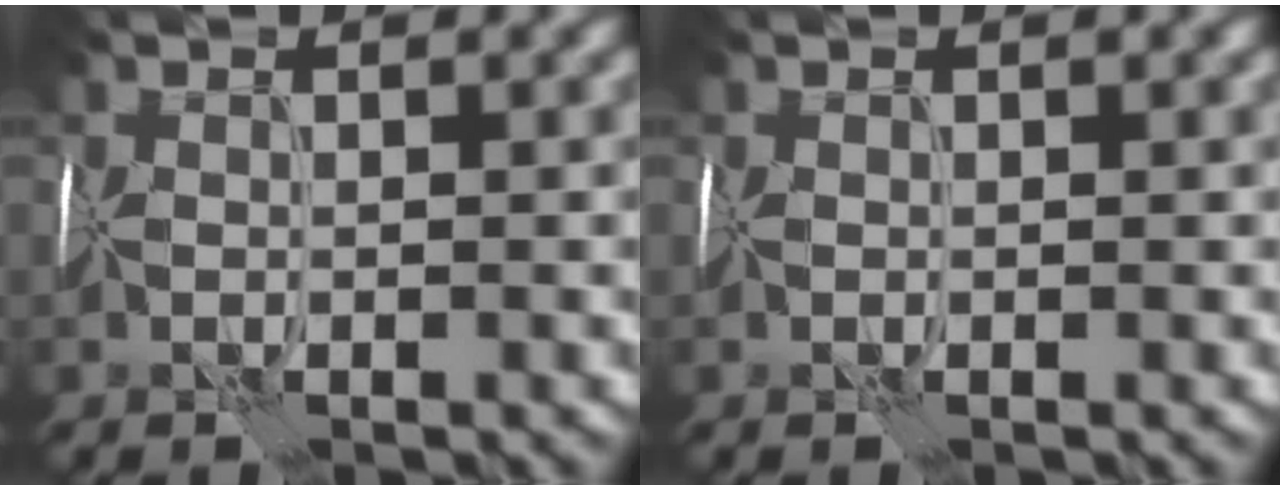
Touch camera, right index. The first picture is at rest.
{"total": 0.0}